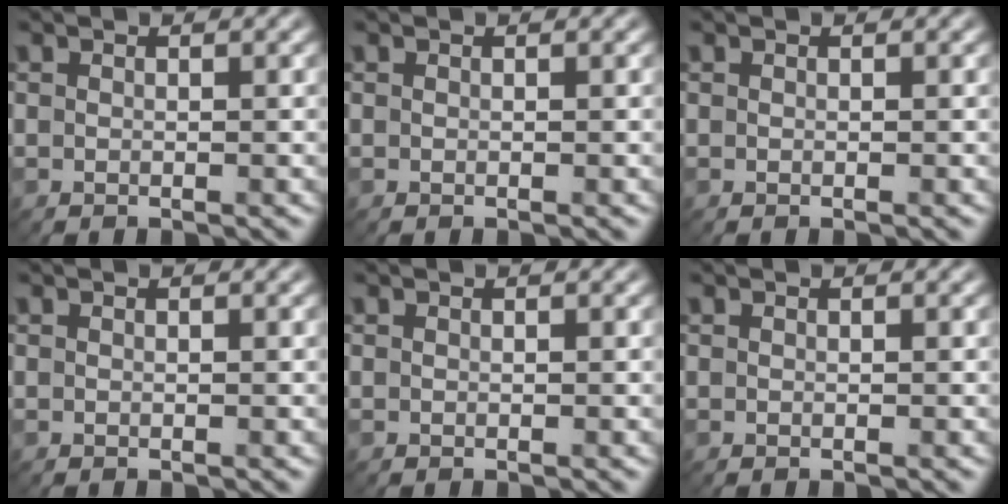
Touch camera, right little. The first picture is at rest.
{"total": 0.0}
{"total": 0.0}
{"total": 0.0}
{"total": 0.0}
{"total": 0.0}